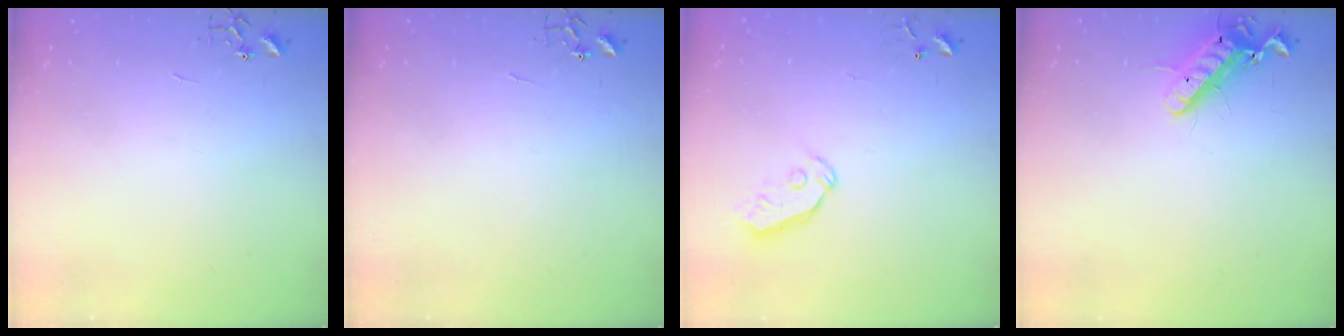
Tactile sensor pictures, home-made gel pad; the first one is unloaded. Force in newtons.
{"total": 0.0}
{"total": 6.1, "press": 6.1, "slide": 0.6}
{"total": 13.1, "press": 12.9, "slide": 2.2}